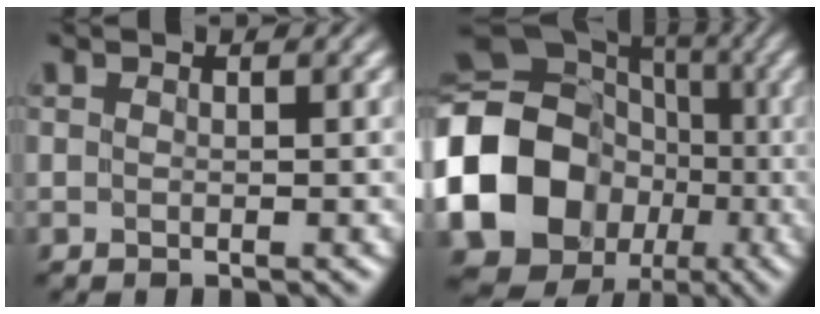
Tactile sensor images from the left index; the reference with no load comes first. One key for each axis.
{"total": 19.8, "fx": -3.7, "fy": 17.4, "fz": 8.7, "tx": -0.179, "ty": -0.020, "tz": -0.097}